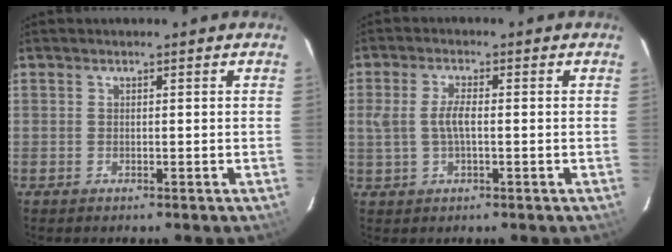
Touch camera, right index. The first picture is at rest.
{"total": 4.5, "force": [-0.2, 1.7, 4.2], "torque": [-0.083, 0.002, 0.001]}